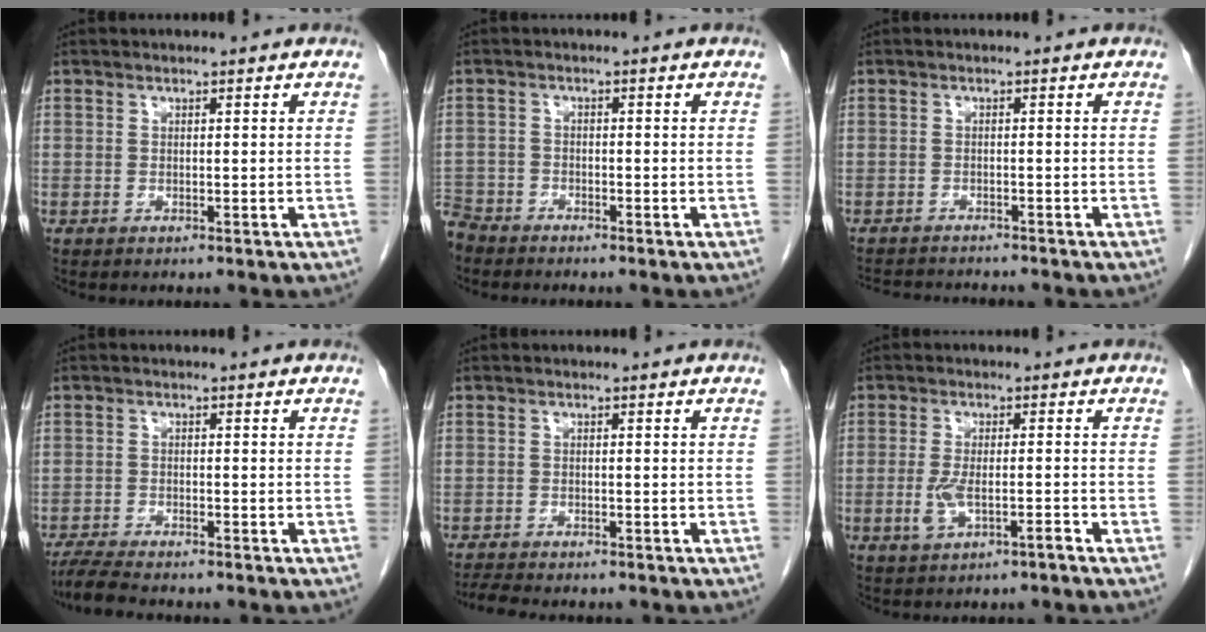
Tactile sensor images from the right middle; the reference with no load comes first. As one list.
[{"total": 4.3, "force": [-4.1, 1.3, 0.1], "torque": [-0.001, -0.010, -0.082]}, {"total": 6.9, "force": [-6.6, 0.8, 1.8], "torque": [-0.024, -0.003, -0.097]}, {"total": 5.5, "force": [-4.9, 0.4, 2.4], "torque": [-0.043, -0.019, -0.085]}, {"total": 5.2, "force": [-4.6, 0.9, 2.1], "torque": [-0.034, -0.012, -0.073]}, {"total": 4.0, "force": [-1.7, 1.0, 3.4], "torque": [-0.074, 0.002, -0.029]}]